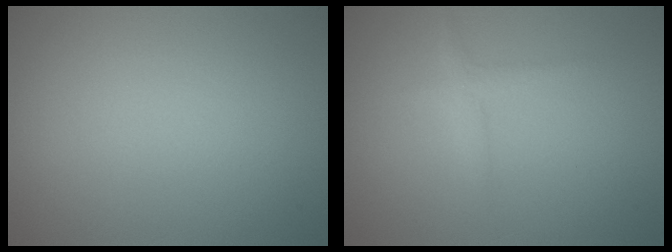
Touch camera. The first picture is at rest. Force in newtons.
{"total": 1.3, "press": 1.3, "slide": 0.1}